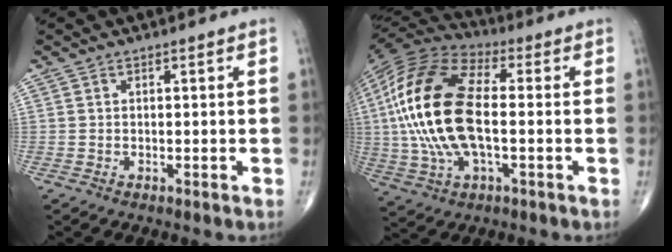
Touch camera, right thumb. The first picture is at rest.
{"total": 22.5, "force": [-0.1, 10.6, 19.9], "torque": [-0.426, 0.014, -0.007]}